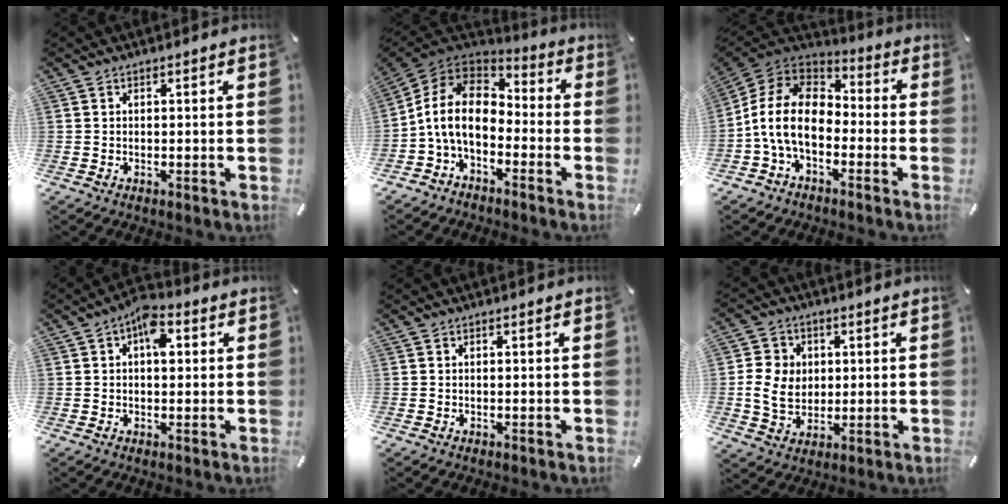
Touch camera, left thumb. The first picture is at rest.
{"total": 12.1, "force": [-3.7, 8.2, 8.2], "torque": [-0.184, 0.025, -0.075]}
{"total": 14.5, "force": [-5.0, 9.4, 9.9], "torque": [-0.210, 0.035, -0.096]}
{"total": 6.2, "force": [1.3, 3.7, 4.9], "torque": [-0.057, -0.002, 0.015]}
{"total": 0.0}
{"total": 8.6, "force": [0.2, 7.6, 3.9], "torque": [-0.083, 0.008, 0.001]}